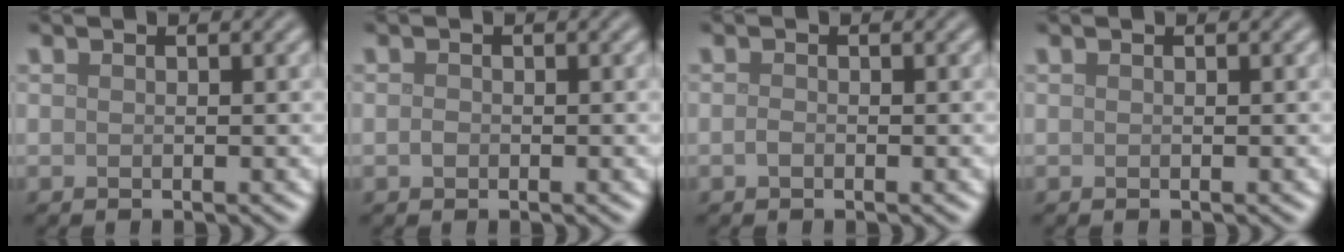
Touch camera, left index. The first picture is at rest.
{"total": 0.6, "force": [-0.2, 0.5, 0.4], "torque": [-0.007, -0.001, -0.005]}
{"total": 0.6, "force": [-0.3, 0.3, 0.4], "torque": [-0.010, -0.001, -0.006]}
{"total": 0.0}